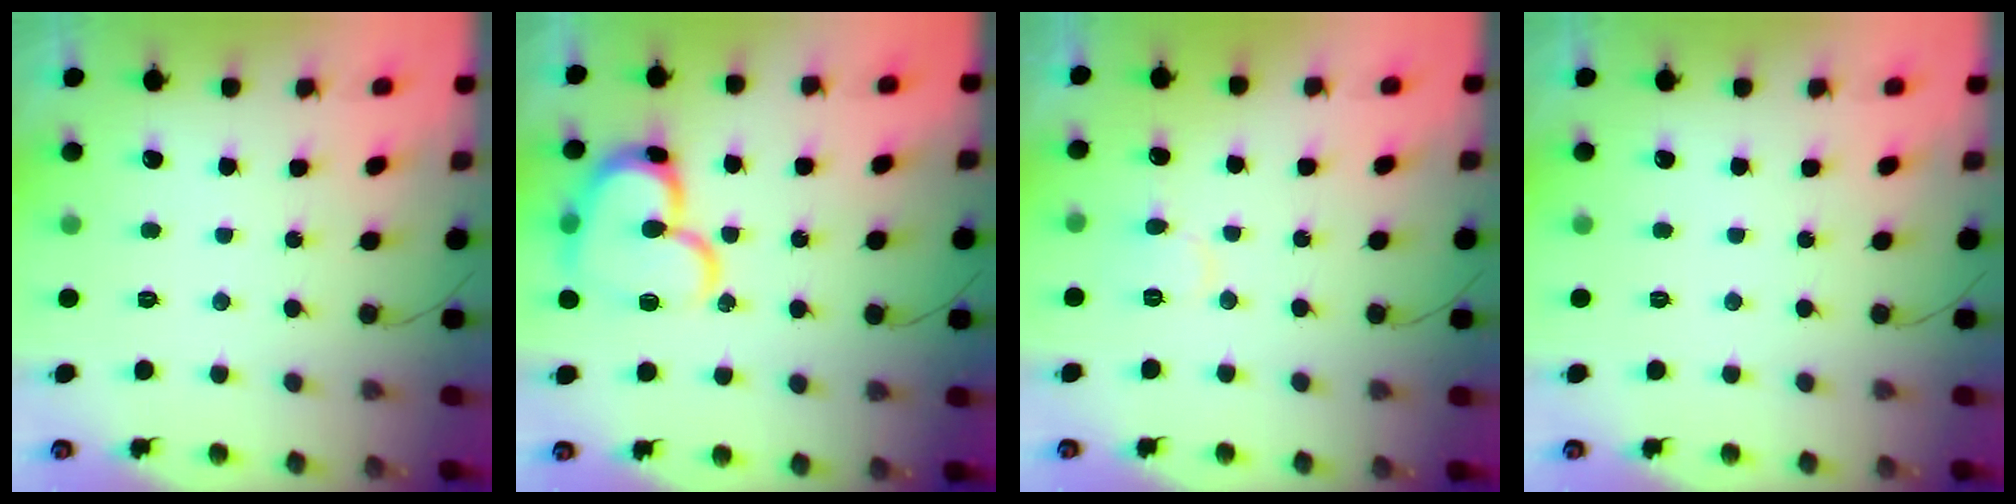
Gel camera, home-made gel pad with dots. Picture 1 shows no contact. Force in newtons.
{"total": 17.7, "press": 17.6, "slide": 2.0}
{"total": 6.0, "press": 6.0, "slide": 0.4}
{"total": 0.0}